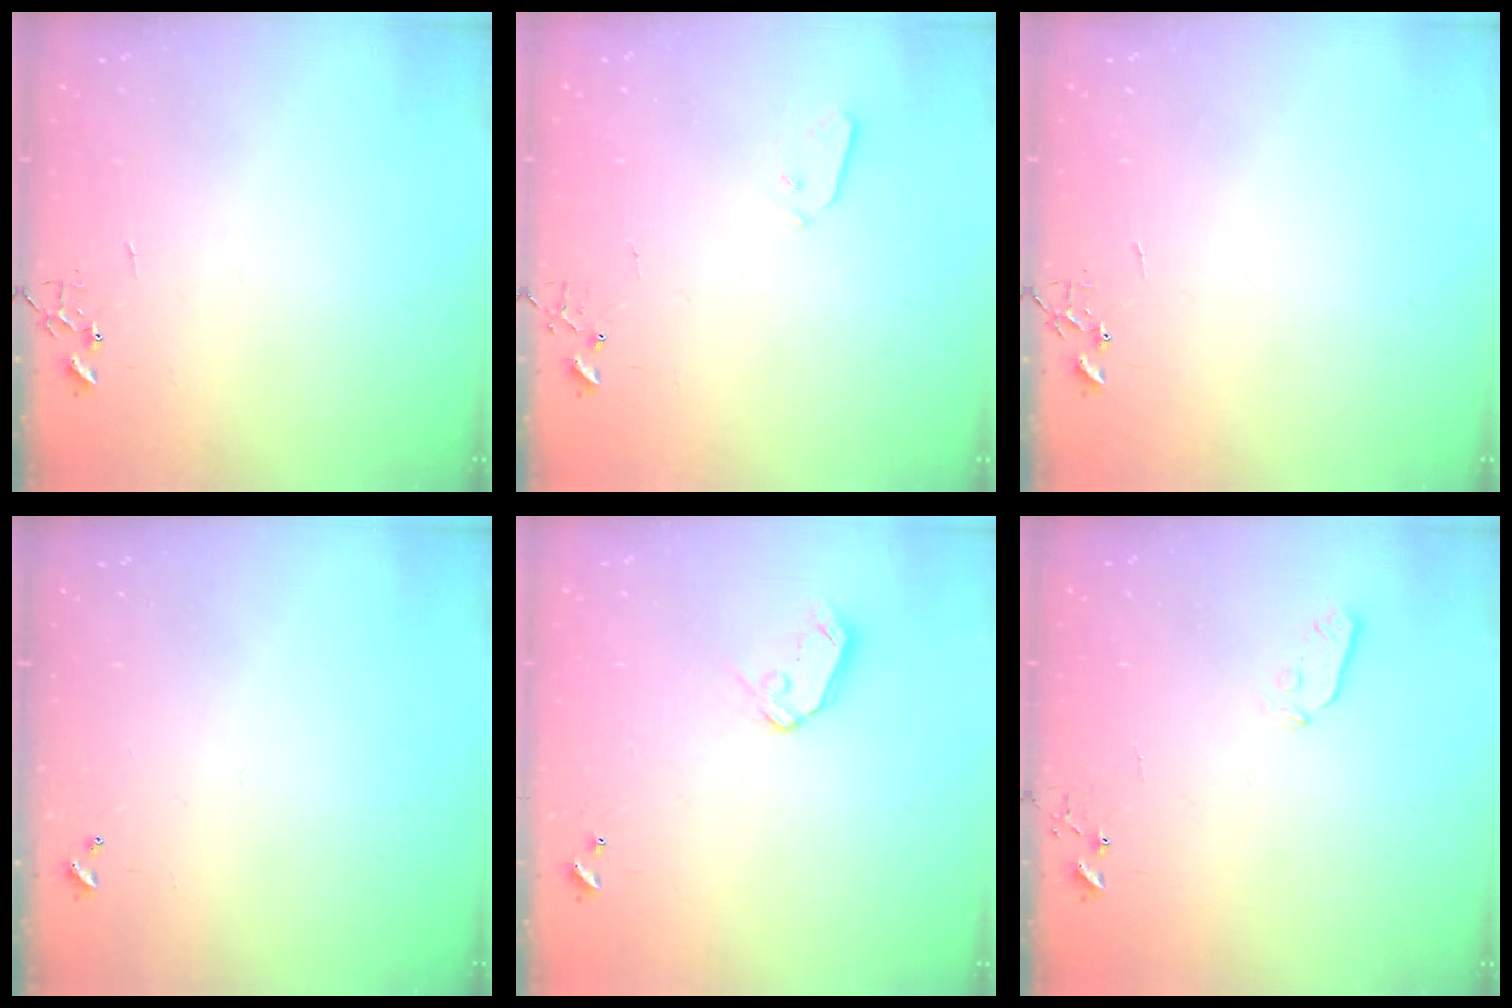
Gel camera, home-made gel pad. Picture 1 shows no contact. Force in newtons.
{"total": 3.7, "press": 3.7, "slide": 0.1}
{"total": 0.0}
{"total": 0.0}
{"total": 7.1, "press": 7.1, "slide": 0.8}
{"total": 3.9, "press": 3.8, "slide": 0.9}